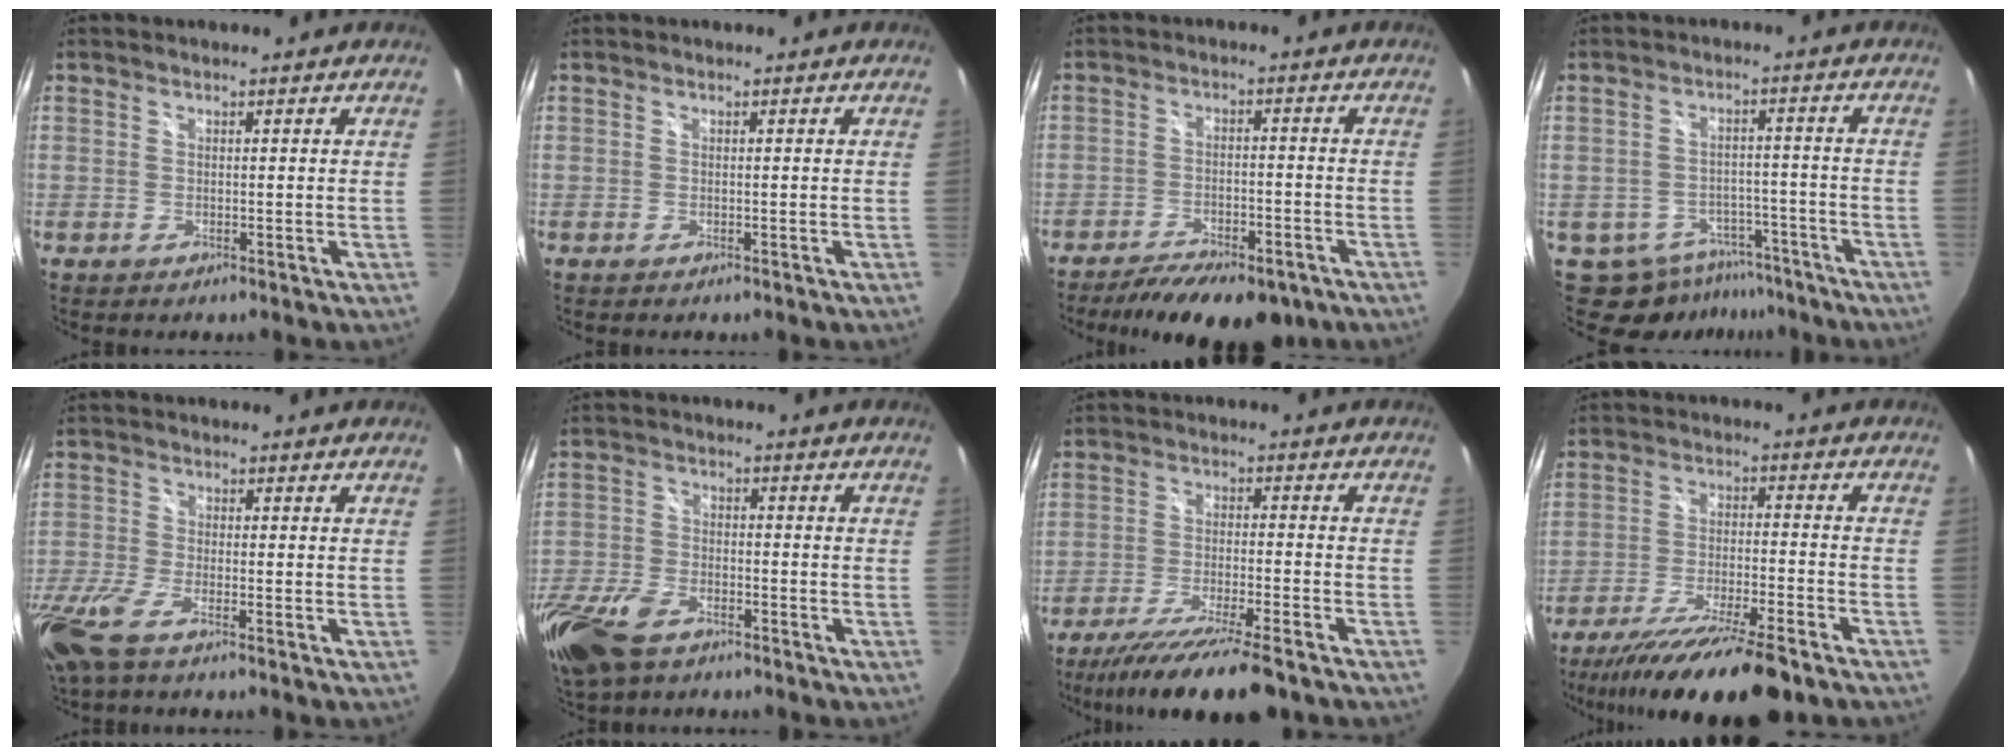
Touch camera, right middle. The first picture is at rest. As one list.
[{"total": 0.0}, {"total": 16.0, "force": [-11.8, 6.2, 8.9], "torque": [-0.175, -0.029, -0.167]}, {"total": 11.0, "force": [-8.1, 6.9, 3.0], "torque": [-0.069, 0.008, -0.097]}, {"total": 10.2, "force": [-6.4, 3.2, 7.2], "torque": [-0.174, -0.042, -0.128]}, {"total": 13.2, "force": [-8.4, 7.1, 7.2], "torque": [-0.192, -0.024, -0.166]}, {"total": 14.3, "force": [-11.6, 1.4, 8.2], "torque": [-0.167, -0.037, -0.194]}, {"total": 17.7, "force": [-14.3, 1.9, 10.2], "torque": [-0.200, -0.038, -0.236]}]